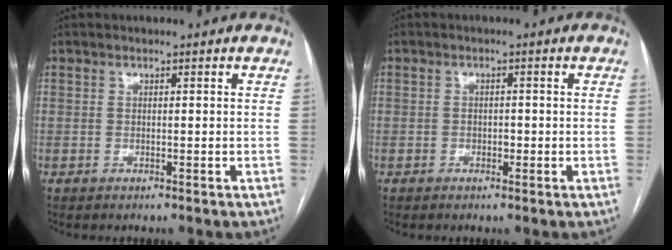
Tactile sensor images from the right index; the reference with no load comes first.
{"total": 1.0, "force": [-0.4, 0.6, 0.7], "torque": [-0.009, 0.003, -0.008]}